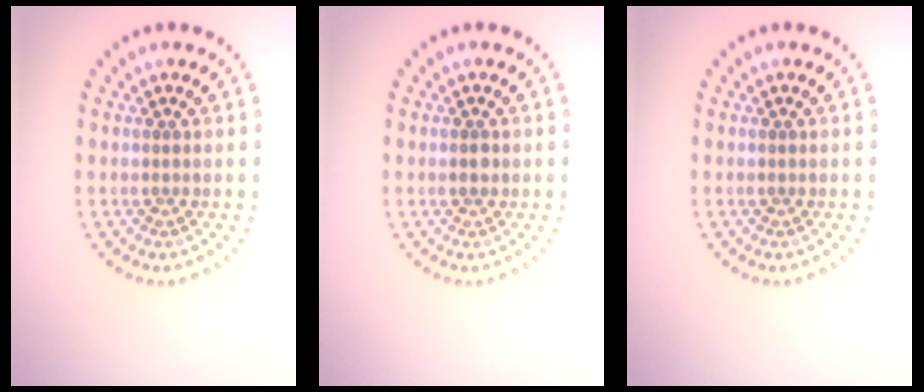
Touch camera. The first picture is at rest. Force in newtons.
{"total": 1.1, "press": 1.1, "slide": 0.0}
{"total": 0.0}